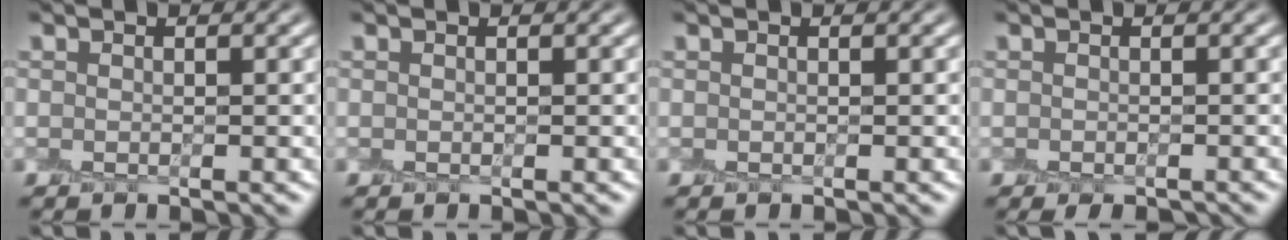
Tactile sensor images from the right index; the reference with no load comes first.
{"total": 0.0}
{"total": 0.0}
{"total": 1.7, "force": [-1.3, 0.5, 0.9], "torque": [-0.012, -0.002, -0.016]}